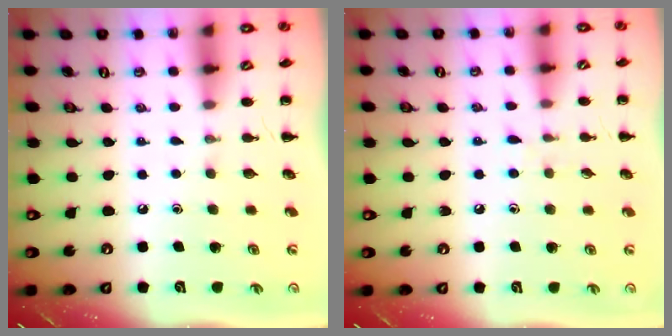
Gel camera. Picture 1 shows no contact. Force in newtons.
{"total": 3.8, "press": 3.4, "slide": 1.5}